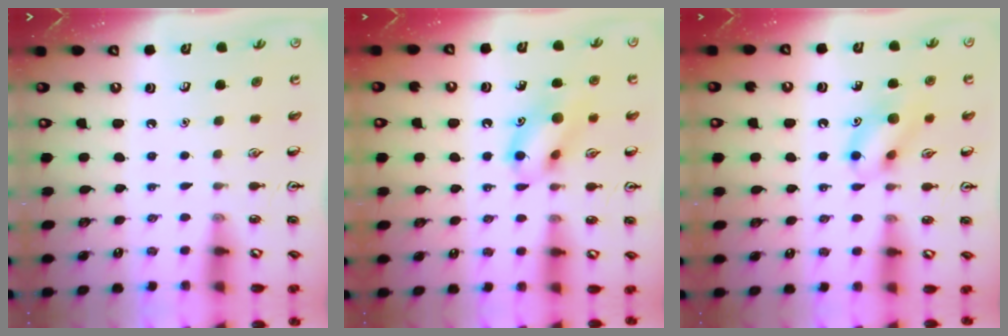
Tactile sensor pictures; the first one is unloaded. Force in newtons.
{"total": 12.6, "press": 12.5, "slide": 1.6}
{"total": 11.5, "press": 11.4, "slide": 1.2}